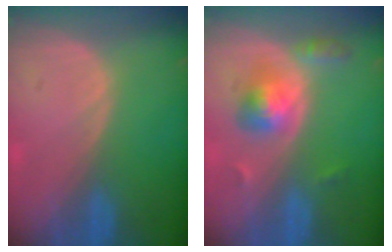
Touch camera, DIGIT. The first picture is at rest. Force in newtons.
{"total": 5.1, "press": 5.0, "slide": 1.1}